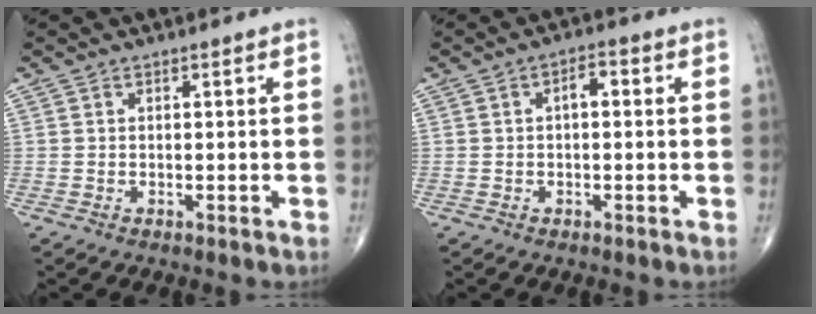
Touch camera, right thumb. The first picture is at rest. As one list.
[{"total": 2.9, "force": [0.2, 1.5, 2.5], "torque": [-0.032, 0.012, -0.002]}]